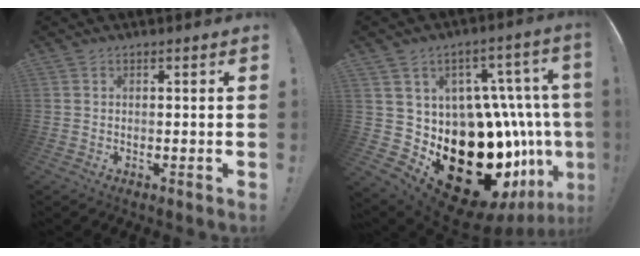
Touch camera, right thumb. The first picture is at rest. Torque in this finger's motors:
{"motor_torque": [0.77, 1.42, 1.57, -1.20, 0.64]}